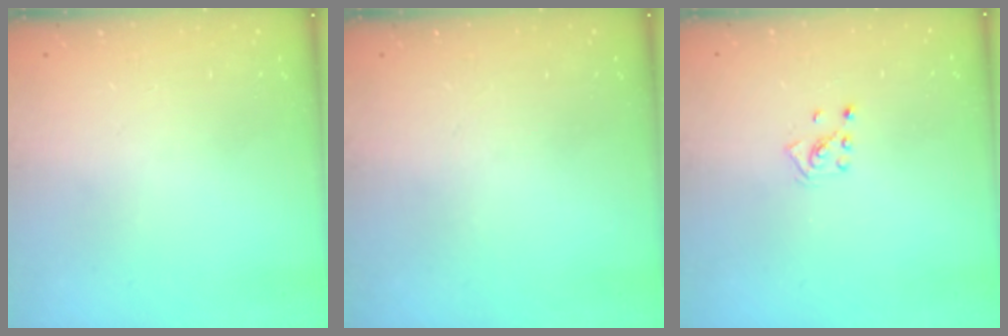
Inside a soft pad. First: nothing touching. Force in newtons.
{"total": 0.0}
{"total": 2.2, "press": 2.2, "slide": 0.3}